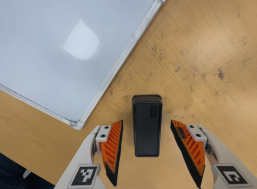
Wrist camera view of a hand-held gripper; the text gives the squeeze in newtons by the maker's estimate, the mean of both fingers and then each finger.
{"total": 0.0}